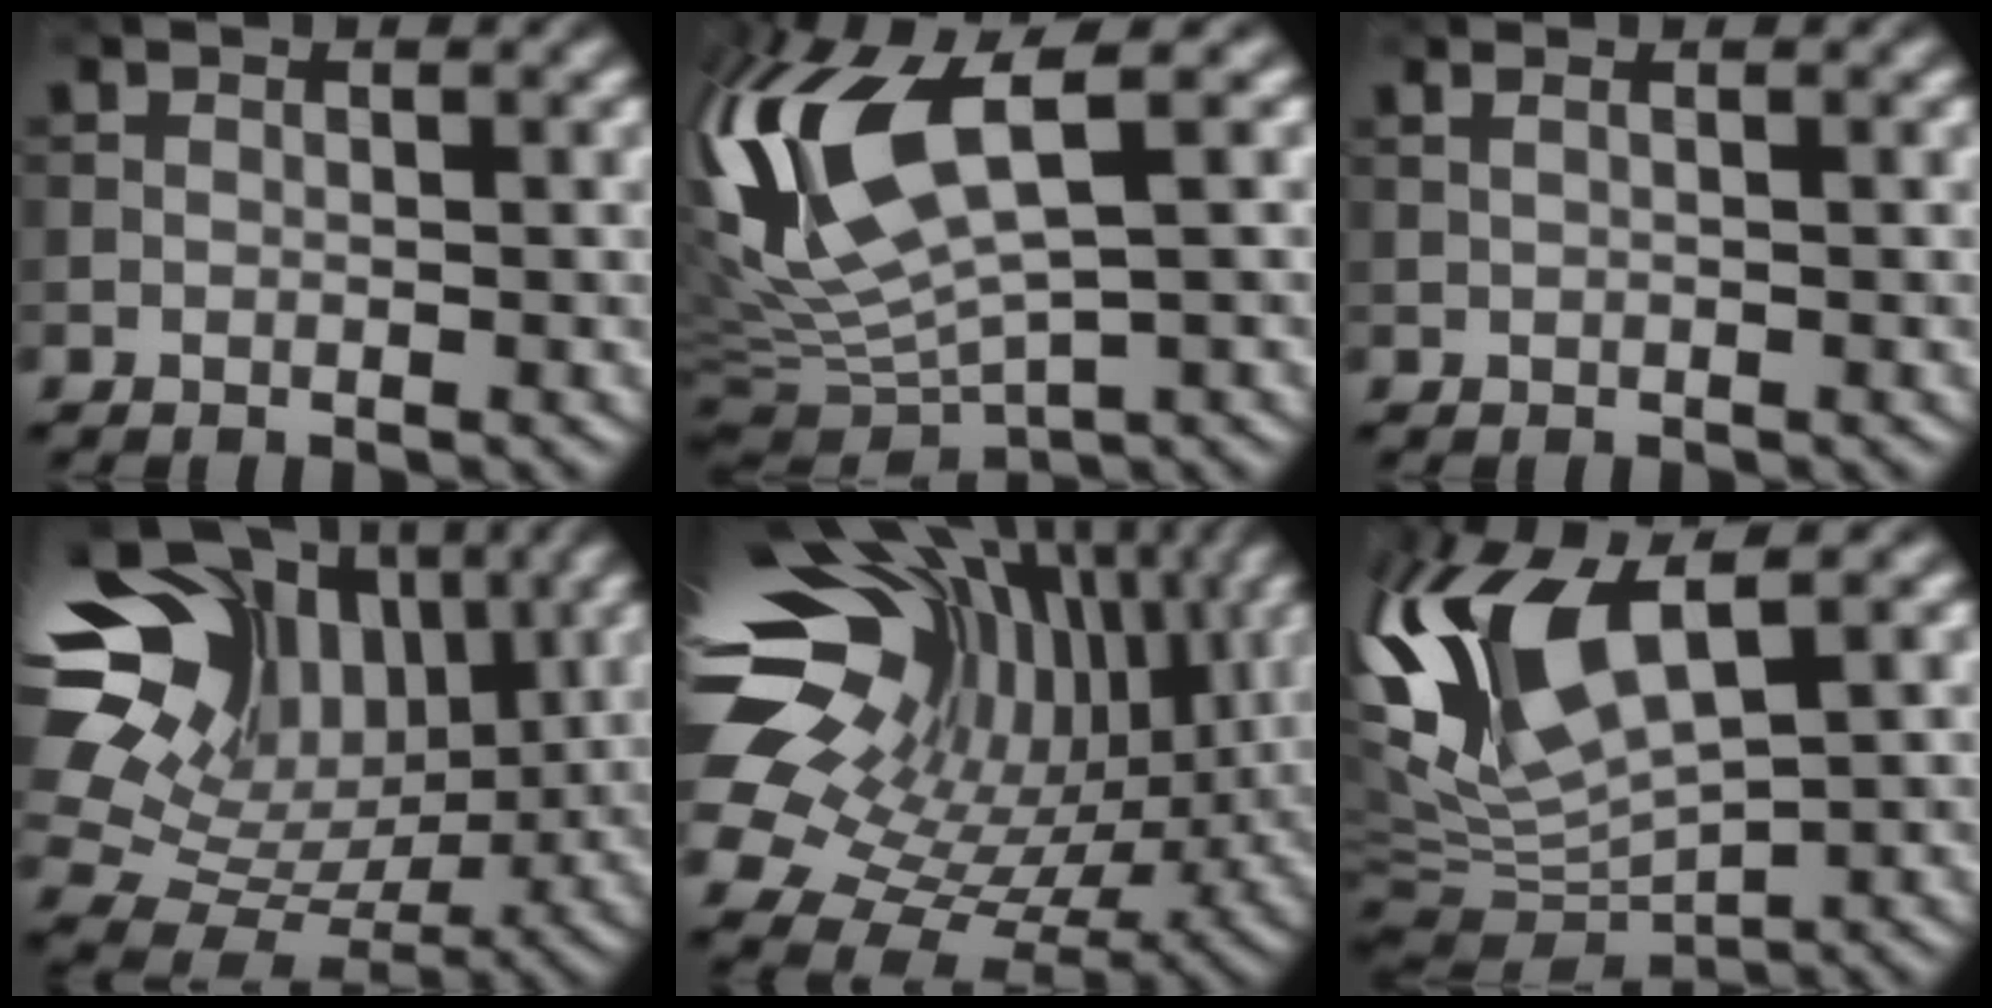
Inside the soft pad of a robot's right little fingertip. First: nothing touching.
{"total": 14.0, "force": [2.7, 5.4, 12.7], "torque": [-0.303, 0.006, 0.063]}
{"total": 1.9, "force": [1.0, 0.9, 1.3], "torque": [-0.010, 0.009, -0.009]}
{"total": 15.1, "force": [6.0, 10.5, 9.1], "torque": [-0.193, 0.045, 0.107]}
{"total": 17.6, "force": [6.4, 11.1, 12.1], "torque": [-0.230, 0.036, 0.128]}
{"total": 10.3, "force": [3.4, 4.0, 8.8], "torque": [-0.205, 0.004, 0.065]}